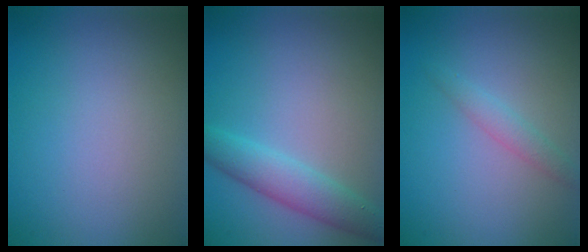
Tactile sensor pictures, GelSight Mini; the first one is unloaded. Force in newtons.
{"total": 3.3, "press": 3.3, "slide": 0.1}
{"total": 1.4, "press": 1.4, "slide": 0.1}